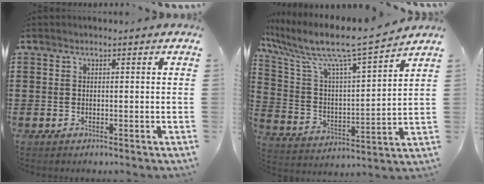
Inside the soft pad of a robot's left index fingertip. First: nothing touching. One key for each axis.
{"total": 9.4, "fx": 7.8, "fy": 0.4, "fz": 5.2, "tx": -0.134, "ty": -0.060, "tz": 0.123}